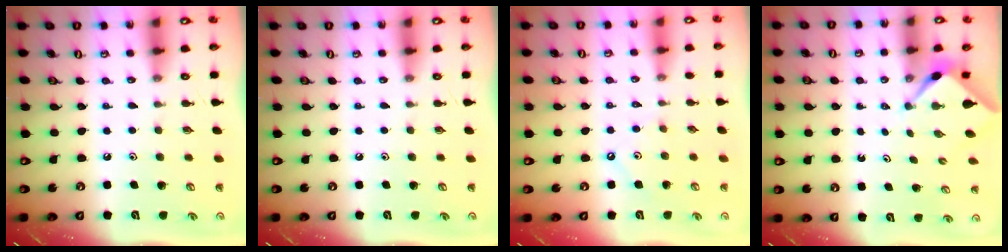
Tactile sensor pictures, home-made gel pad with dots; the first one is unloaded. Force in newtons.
{"total": 0.0}
{"total": 1.9, "press": 1.9, "slide": 0.4}
{"total": 2.2, "press": 2.2, "slide": 0.2}